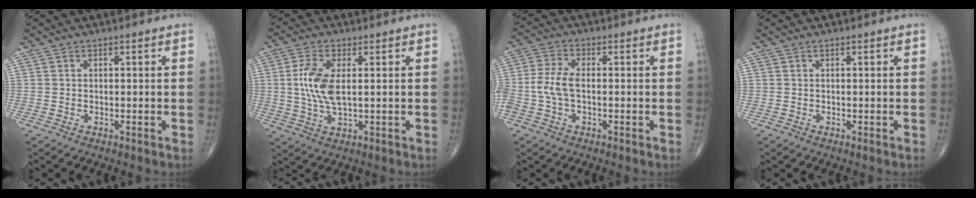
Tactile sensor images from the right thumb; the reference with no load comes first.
{"total": 8.1, "force": [0.9, 3.4, 7.3], "torque": [-0.165, -0.005, 0.020]}
{"total": 5.9, "force": [-0.9, 3.2, 4.9], "torque": [-0.124, 0.018, -0.021]}
{"total": 0.0}